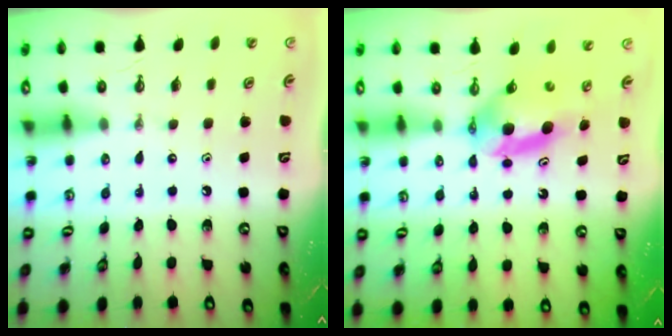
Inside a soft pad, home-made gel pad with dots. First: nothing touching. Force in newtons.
{"total": 6.9, "press": 5.2, "slide": 4.6}